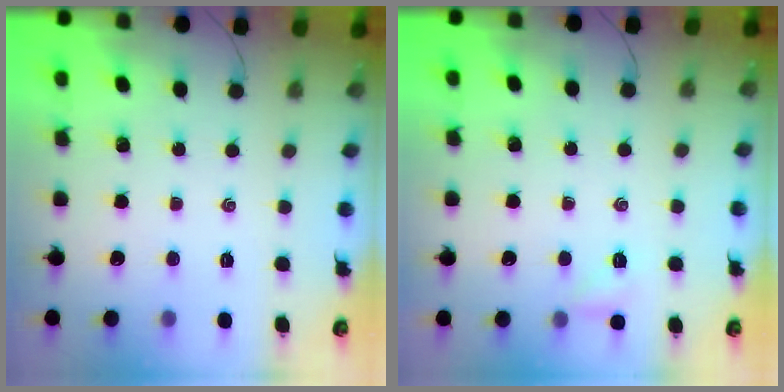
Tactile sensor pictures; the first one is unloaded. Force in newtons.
{"total": 4.1, "press": 3.9, "slide": 1.2}